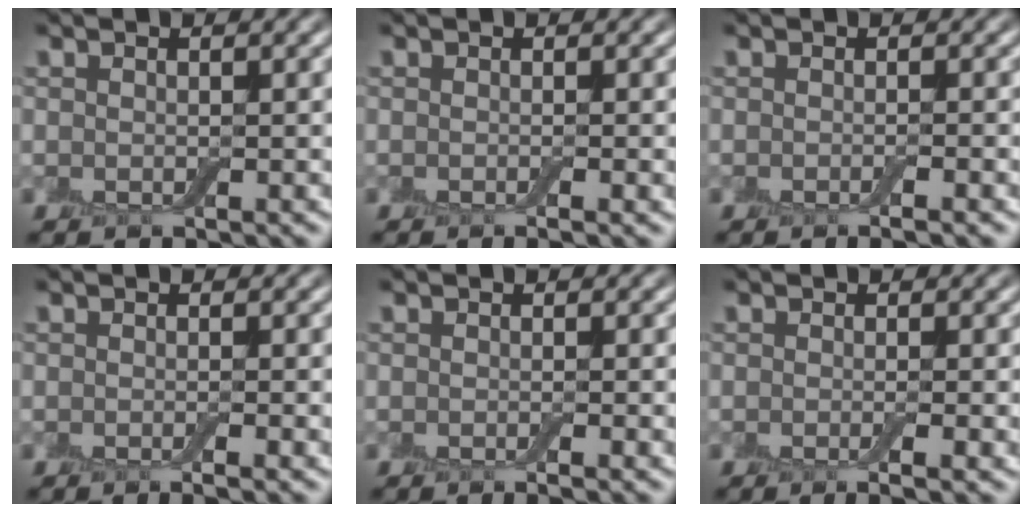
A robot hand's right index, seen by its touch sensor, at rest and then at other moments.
{"total": 1.5, "force": [-0.4, 0.3, 1.4], "torque": [-0.014, -0.004, -0.007]}
{"total": 1.7, "force": [-0.7, 0.3, 1.5], "torque": [-0.015, -0.003, -0.010]}
{"total": 1.8, "force": [-0.5, 0.4, 1.7], "torque": [-0.018, -0.004, -0.008]}
{"total": 1.5, "force": [-0.4, 0.3, 1.4], "torque": [-0.015, -0.004, -0.007]}
{"total": 2.6, "force": [-0.6, 0.6, 2.4], "torque": [-0.030, -0.006, -0.010]}